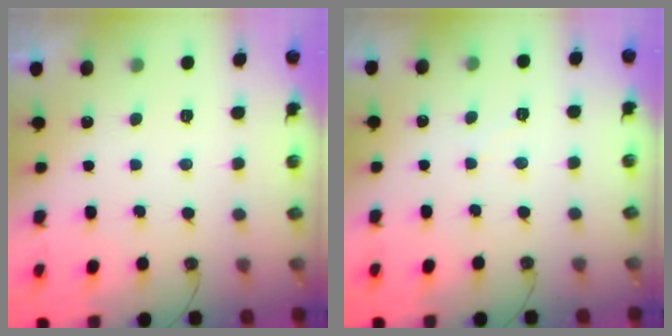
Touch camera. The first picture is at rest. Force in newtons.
{"total": 4.2, "press": 4.1, "slide": 0.7}